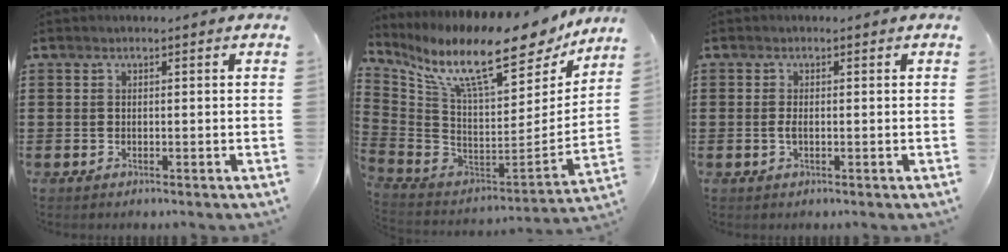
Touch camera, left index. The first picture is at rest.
{"total": 15.3, "force": [10.8, 3.4, 10.3], "torque": [-0.209, -0.076, 0.182]}
{"total": 1.2, "force": [-0.1, 0.4, 1.1], "torque": [-0.029, -0.005, -0.004]}